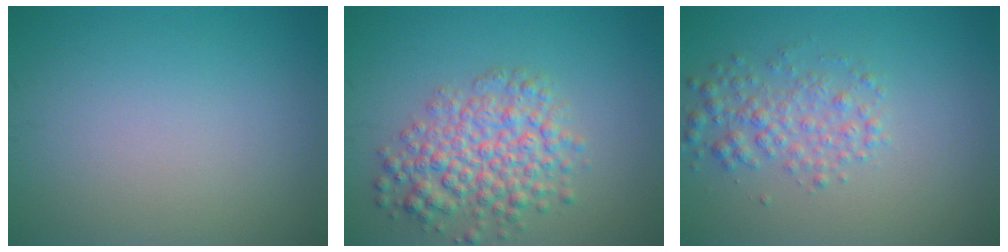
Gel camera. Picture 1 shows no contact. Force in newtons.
{"total": 5.4, "press": 5.4, "slide": 0.2}
{"total": 2.9, "press": 2.9, "slide": 0.1}